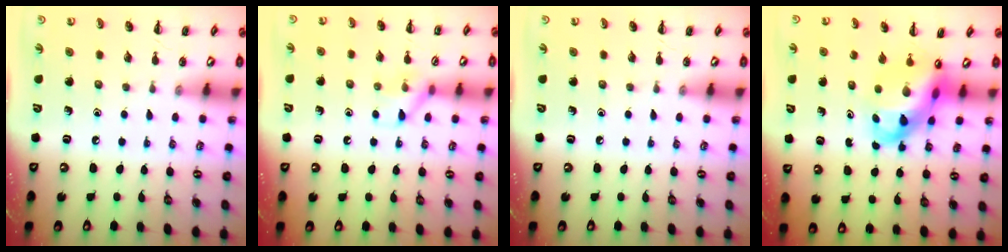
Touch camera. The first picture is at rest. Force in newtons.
{"total": 7.2, "press": 7.2, "slide": 0.7}
{"total": 0.0}
{"total": 8.2, "press": 7.8, "slide": 2.4}